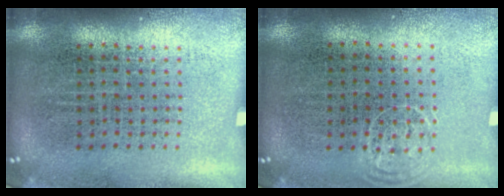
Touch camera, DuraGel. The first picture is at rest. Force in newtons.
{"total": 0.7, "press": 0.6, "slide": 0.4}